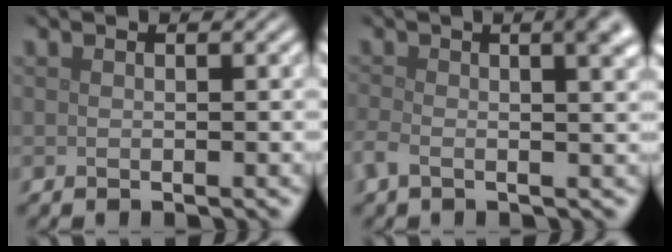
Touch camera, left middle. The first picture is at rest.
{"total": 6.5, "force": [0.5, 3.0, 5.8], "torque": [-0.076, 0.010, -0.003]}